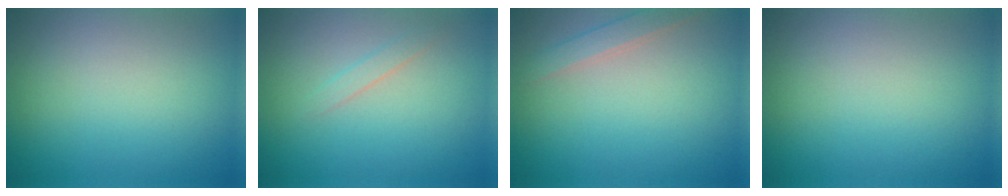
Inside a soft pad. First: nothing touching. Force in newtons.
{"total": 0.9, "press": 0.9, "slide": 0.1}
{"total": 1.8, "press": 1.8, "slide": 0.1}
{"total": 0.0}